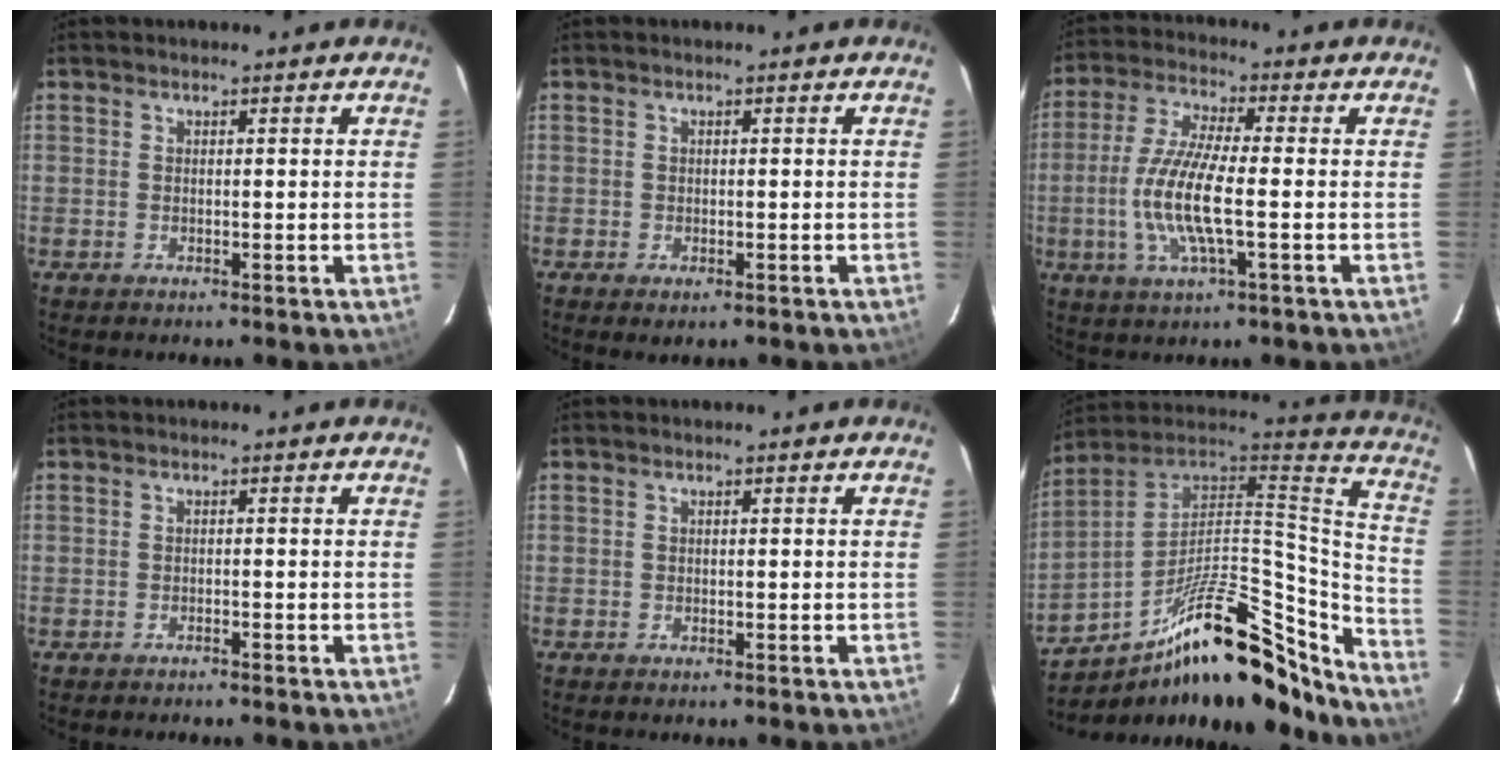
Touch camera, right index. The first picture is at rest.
{"total": 1.7, "force": [-0.9, 1.0, 1.1], "torque": [-0.019, -0.006, -0.012]}
{"total": 12.1, "force": [-2.1, 2.4, 11.6], "torque": [-0.242, -0.004, -0.045]}
{"total": 0.8, "force": [-0.8, 0.0, 0.1], "torque": [-0.005, 0.003, -0.012]}
{"total": 0.0}
{"total": 29.4, "force": [-19.5, 10.7, 19.2], "torque": [-0.283, 0.023, -0.298]}